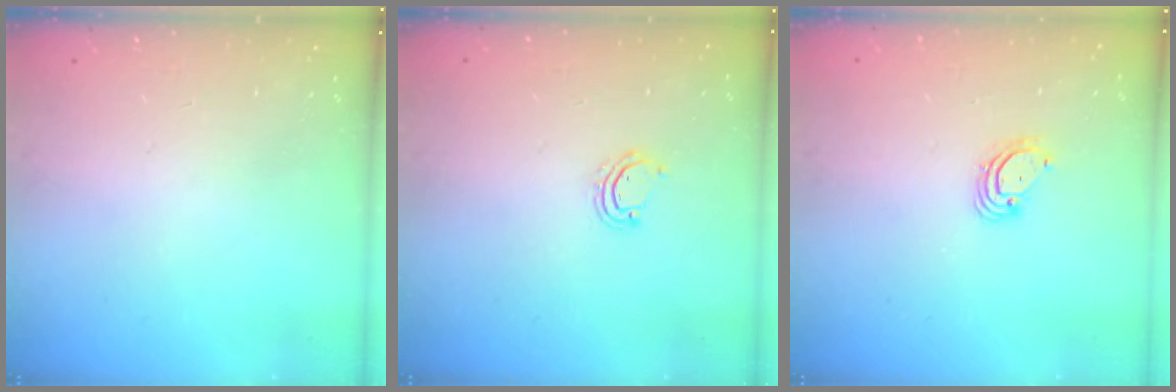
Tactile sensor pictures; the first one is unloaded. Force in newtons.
{"total": 2.7, "press": 2.7, "slide": 0.2}
{"total": 3.9, "press": 3.9, "slide": 0.1}